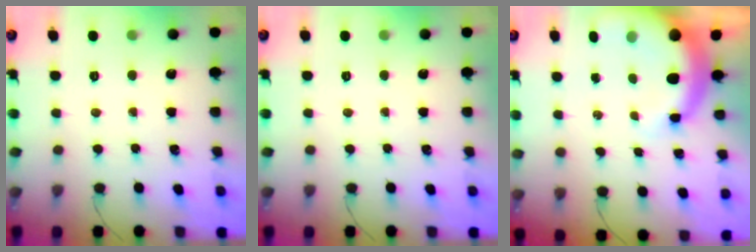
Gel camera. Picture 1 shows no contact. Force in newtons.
{"total": 0.0}
{"total": 9.0, "press": 8.7, "slide": 2.1}